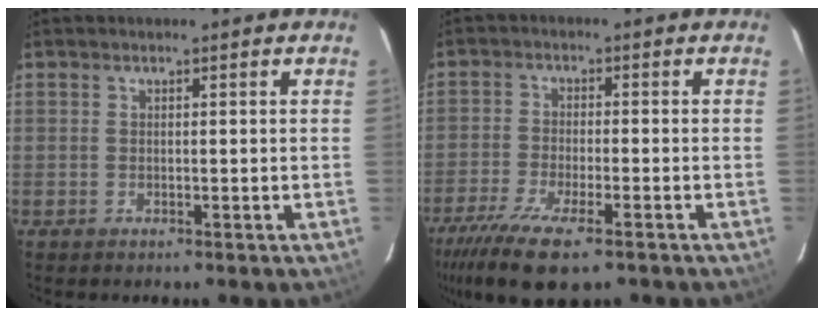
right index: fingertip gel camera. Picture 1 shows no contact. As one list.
[{"total": 12.4, "force": [-8.5, 3.3, 8.3], "torque": [-0.192, -0.044, -0.157]}]